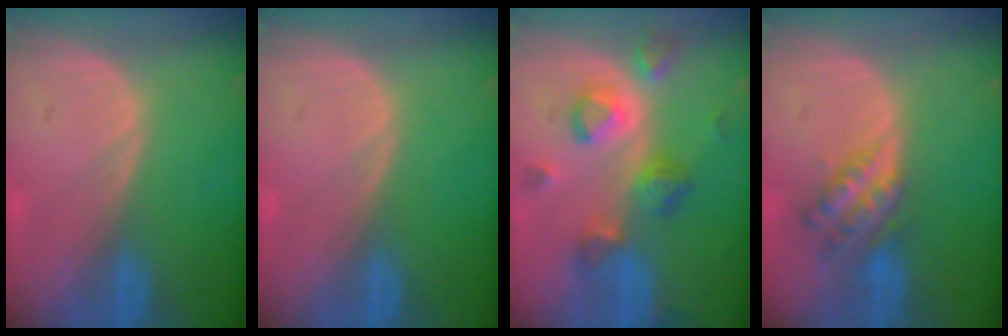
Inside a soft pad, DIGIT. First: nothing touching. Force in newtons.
{"total": 0.0}
{"total": 7.7, "press": 7.5, "slide": 1.8}
{"total": 6.1, "press": 5.4, "slide": 3.0}